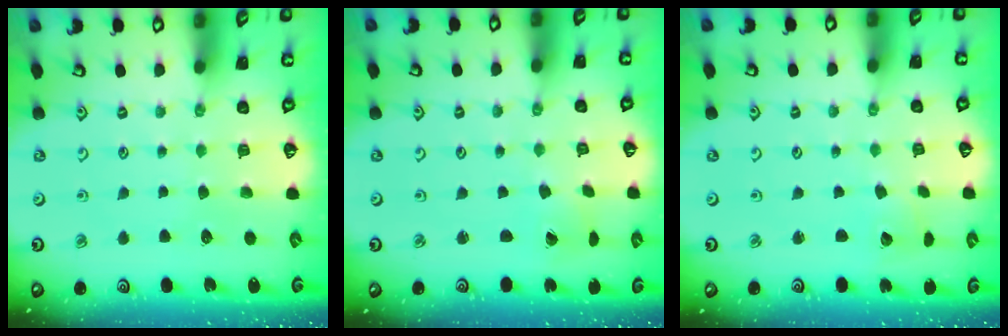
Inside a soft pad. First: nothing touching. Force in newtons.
{"total": 1.4, "press": 1.4, "slide": 0.3}
{"total": 2.1, "press": 2.1, "slide": 0.2}